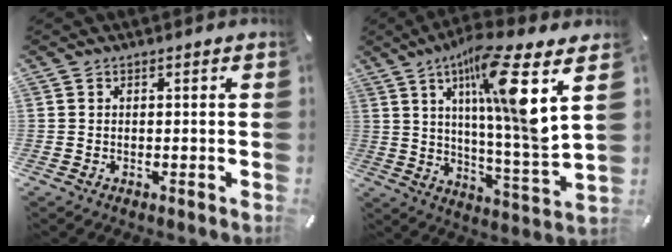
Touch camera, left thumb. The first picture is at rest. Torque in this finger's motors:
{"motor_torque": [2.52, 2.49, 0.89, 0.09, 0.65]}